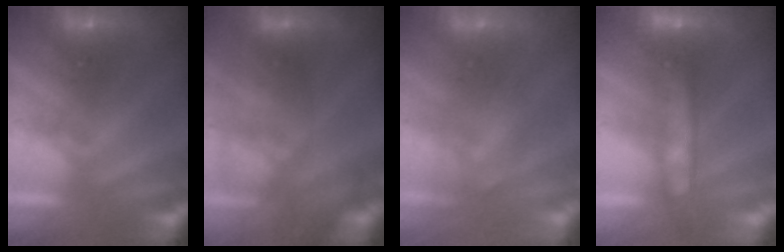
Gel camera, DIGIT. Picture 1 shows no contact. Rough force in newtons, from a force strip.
{"total": 2.7}
{"total": 3.0}
{"total": 5.9}